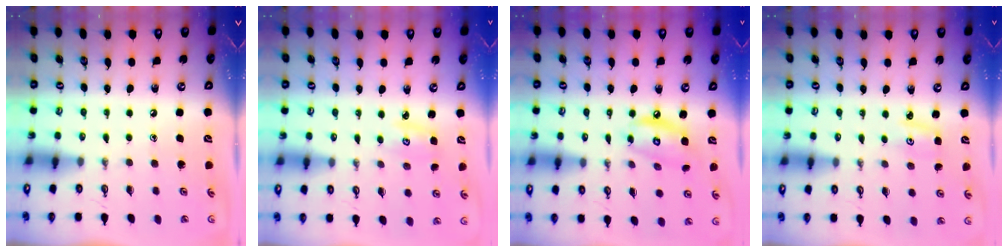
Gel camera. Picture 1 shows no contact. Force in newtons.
{"total": 2.3, "press": 2.3, "slide": 0.2}
{"total": 9.4, "press": 9.3, "slide": 0.8}
{"total": 2.9, "press": 2.9, "slide": 0.3}